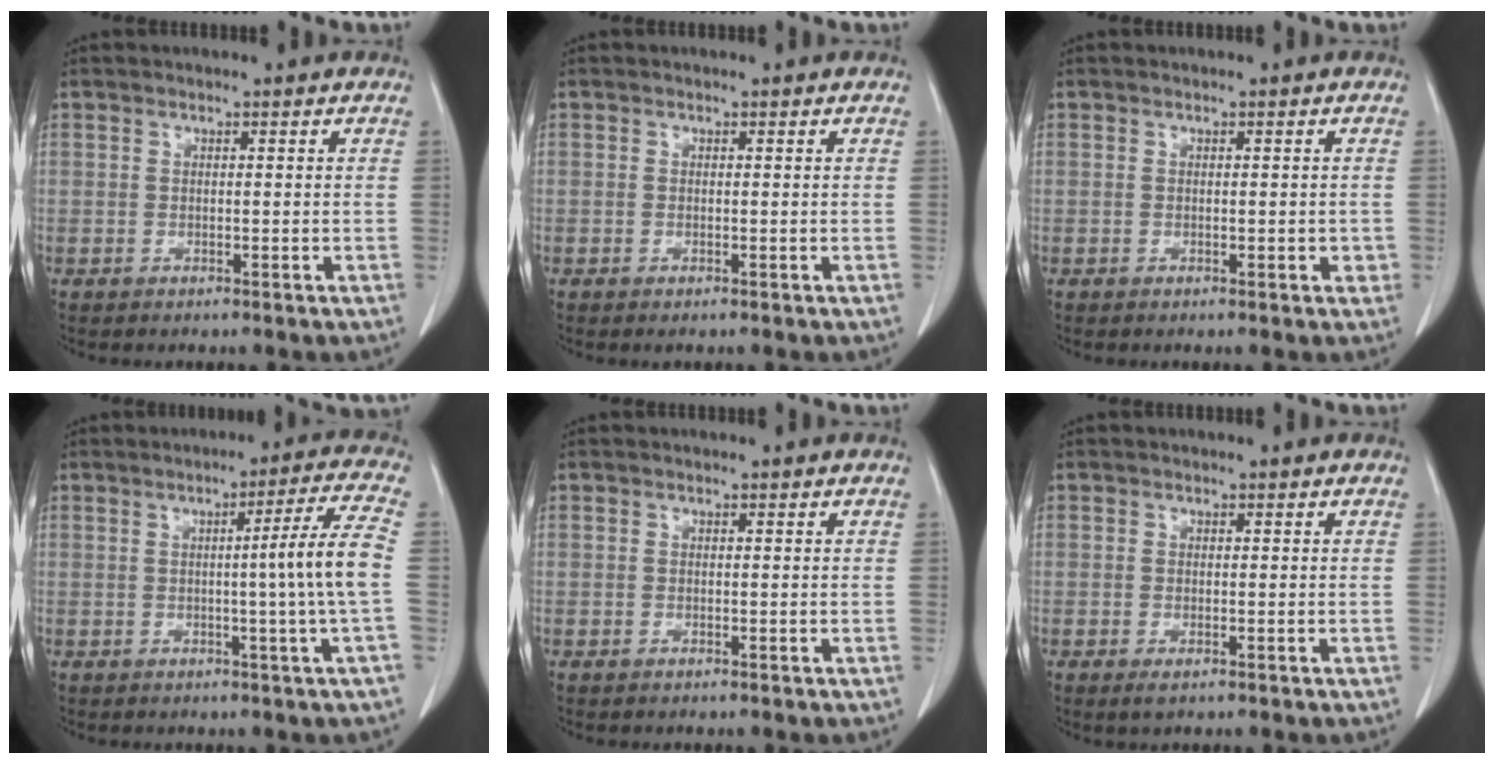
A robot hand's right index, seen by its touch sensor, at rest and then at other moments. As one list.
[{"total": 0.0}, {"total": 1.6, "force": [-0.2, 0.7, 1.4], "torque": [-0.015, 0.002, 0.000]}, {"total": 8.2, "force": [-0.5, -2.3, 7.9], "torque": [-0.109, -0.002, -0.004]}, {"total": 0.0}, {"total": 1.0, "force": [-0.5, 0.3, 0.9], "torque": [-0.019, -0.007, -0.004]}]